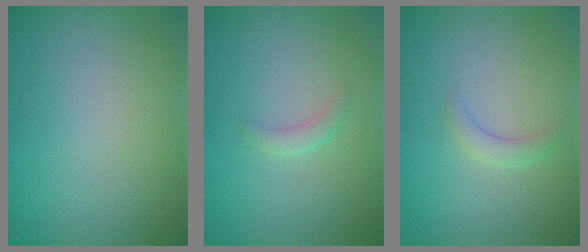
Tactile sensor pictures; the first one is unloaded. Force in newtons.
{"total": 1.3, "press": 1.3, "slide": 0.0}
{"total": 1.5, "press": 1.5, "slide": 0.3}